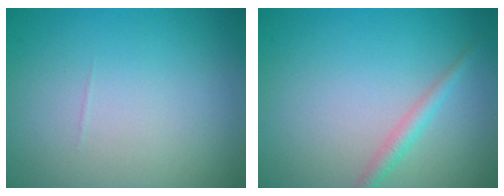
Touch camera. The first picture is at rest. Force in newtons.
{"total": 1.6, "press": 1.6, "slide": 0.0}